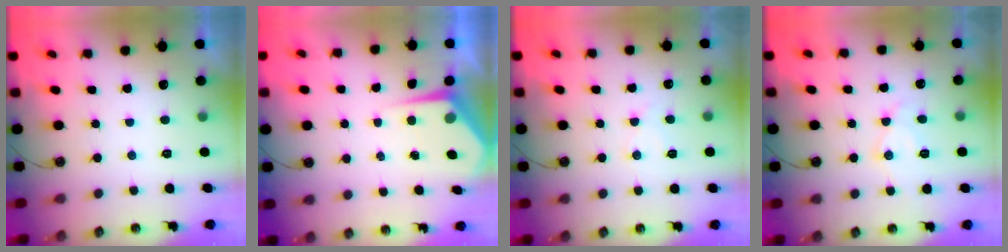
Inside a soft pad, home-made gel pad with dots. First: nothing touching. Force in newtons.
{"total": 4.4, "press": 4.4, "slide": 0.5}
{"total": 6.6, "press": 6.5, "slide": 0.8}
{"total": 11.0, "press": 10.9, "slide": 0.7}